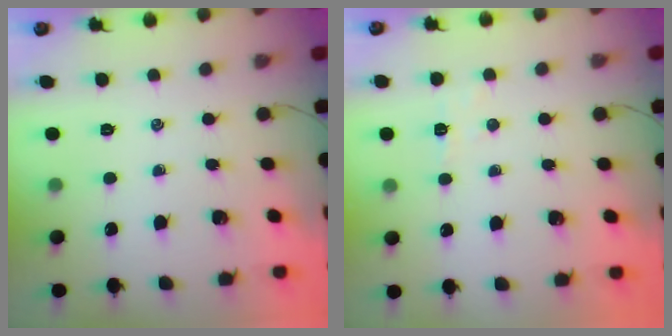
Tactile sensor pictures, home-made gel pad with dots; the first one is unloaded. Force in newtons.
{"total": 3.8, "press": 3.6, "slide": 1.2}